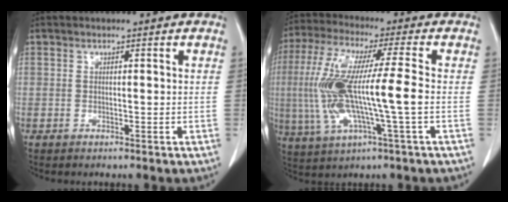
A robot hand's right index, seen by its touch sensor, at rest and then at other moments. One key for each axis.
{"total": 14.3, "fx": -1.2, "fy": 0.9, "fz": 14.2, "tx": -0.296, "ty": 0.004, "tz": -0.027}